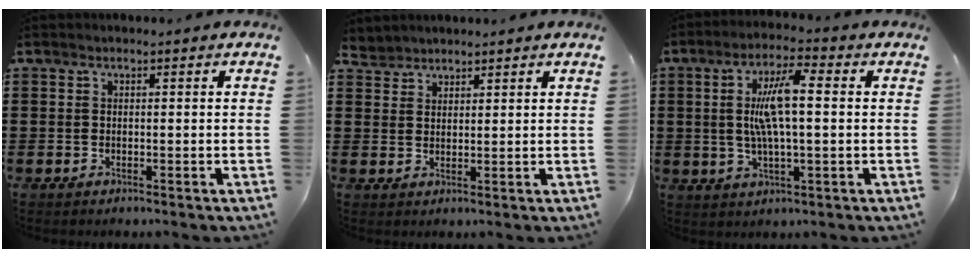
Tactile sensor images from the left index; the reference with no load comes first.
{"total": 2.3, "force": [2.2, 0.4, -0.5], "torque": [0.001, 0.001, 0.043]}
{"total": 8.3, "force": [1.4, 2.0, 8.0], "torque": [-0.175, 0.001, 0.013]}